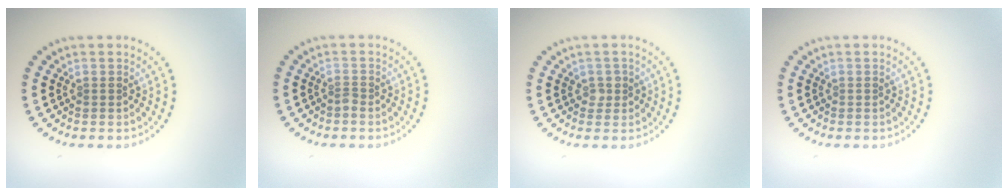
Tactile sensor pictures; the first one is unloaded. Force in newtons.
{"total": 0.7, "press": 0.4, "slide": 0.6}
{"total": 1.0, "press": 1.0, "slide": 0.3}
{"total": 0.0}